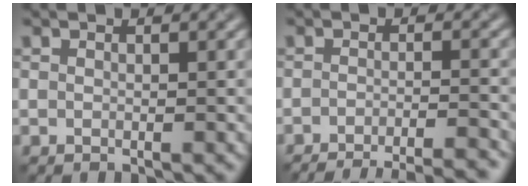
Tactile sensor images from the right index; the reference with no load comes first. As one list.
[{"total": 10.2, "force": [-8.9, 2.7, 4.2], "torque": [-0.027, -0.003, -0.099]}]